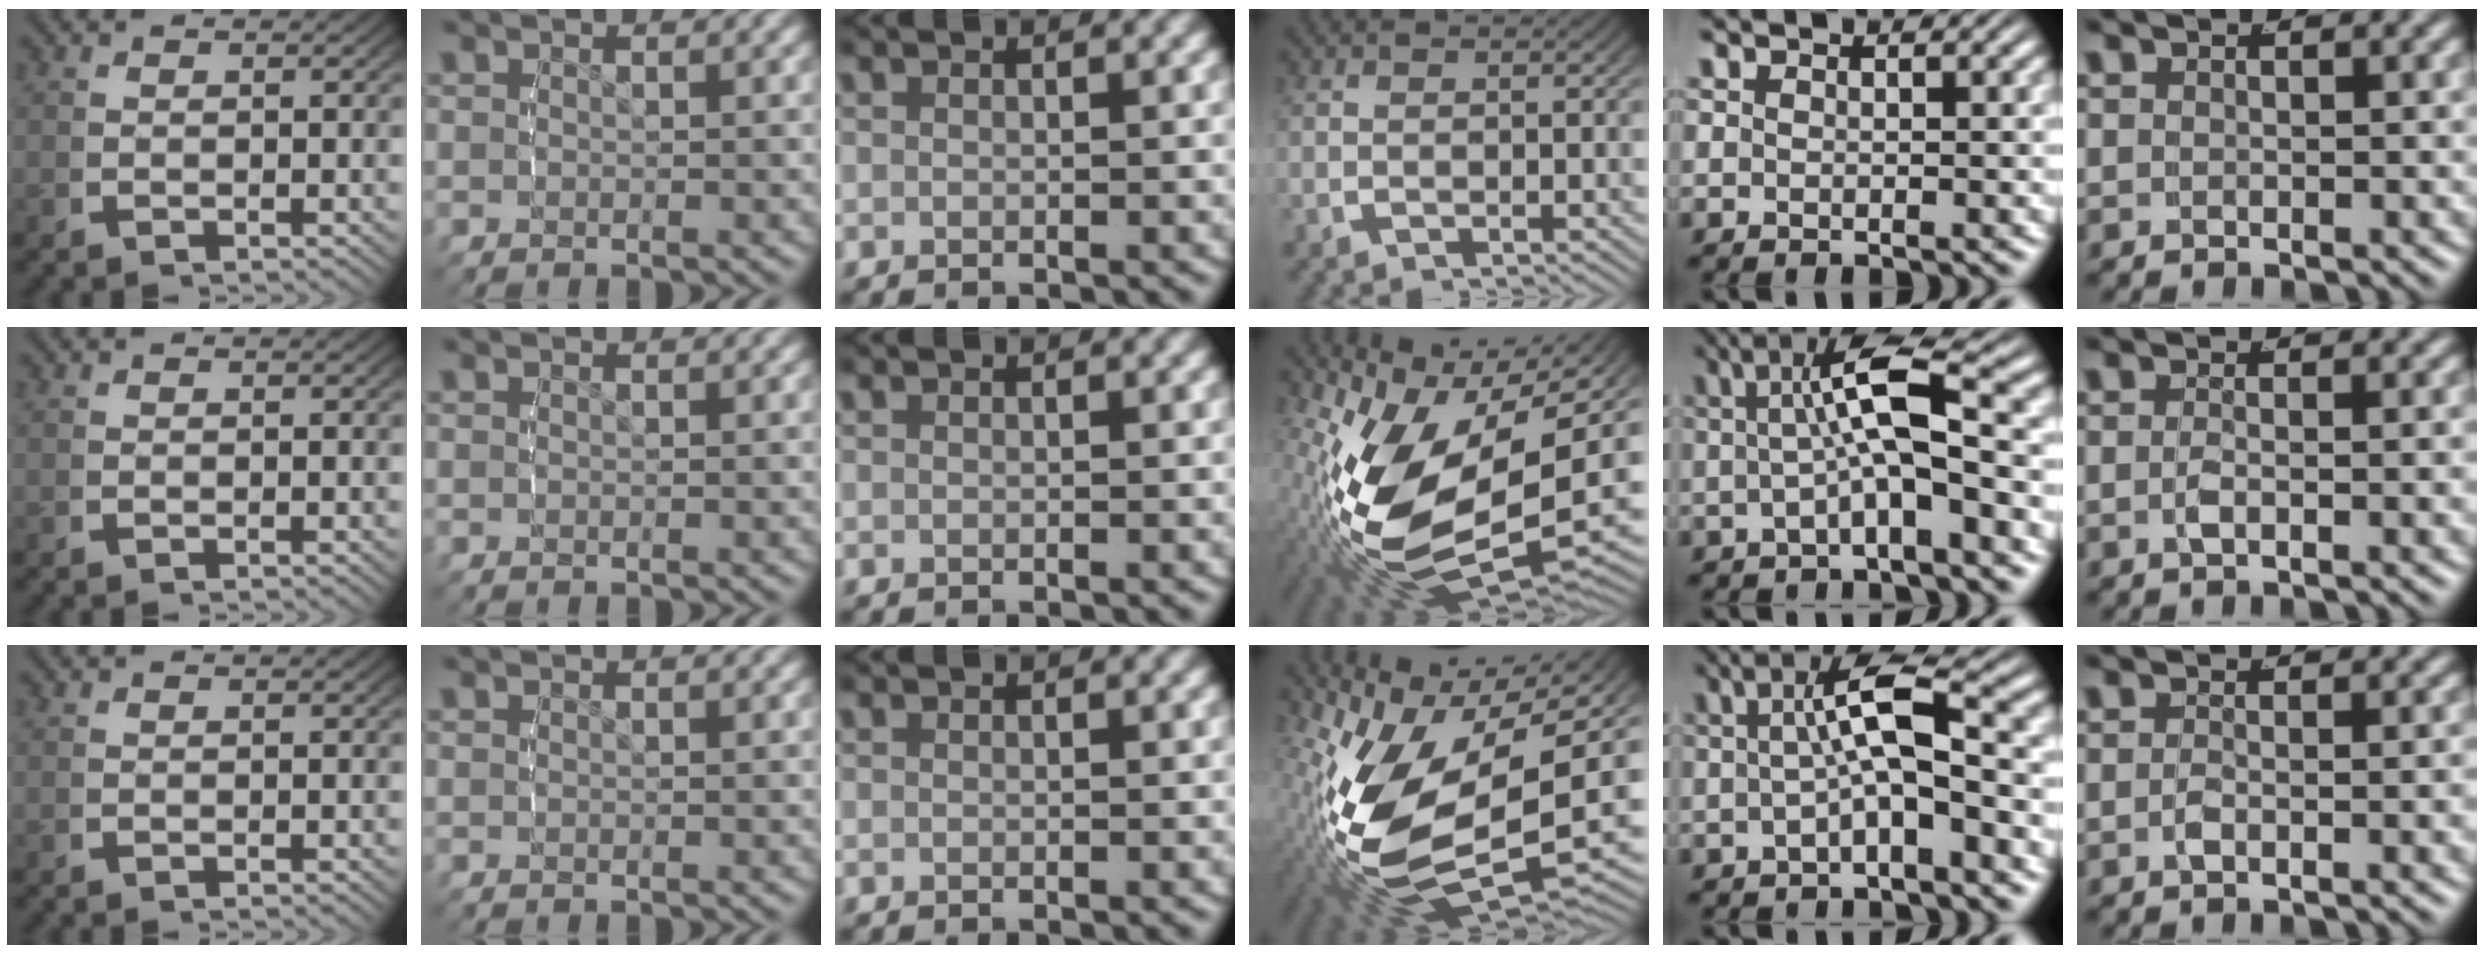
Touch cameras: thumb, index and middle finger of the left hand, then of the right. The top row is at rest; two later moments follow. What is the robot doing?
{"motion": "lift_and_place", "object": "button"}